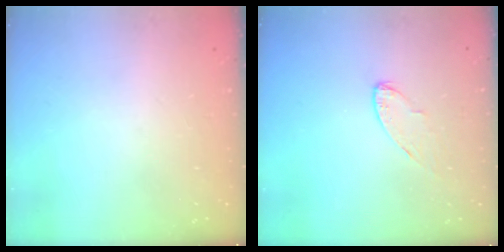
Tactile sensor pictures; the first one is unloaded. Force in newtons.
{"total": 4.1, "press": 4.0, "slide": 0.5}